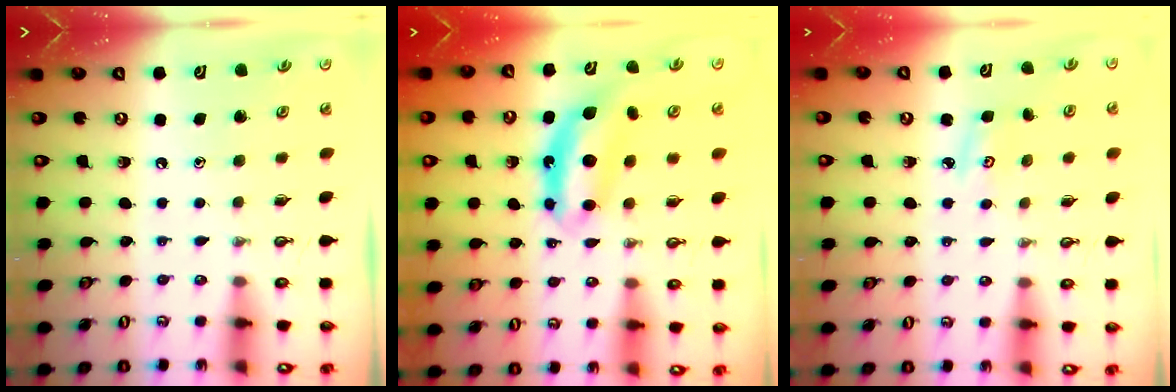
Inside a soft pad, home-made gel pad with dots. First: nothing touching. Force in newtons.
{"total": 6.8, "press": 6.8, "slide": 0.6}
{"total": 3.5, "press": 3.4, "slide": 0.4}